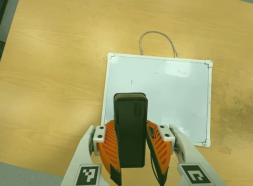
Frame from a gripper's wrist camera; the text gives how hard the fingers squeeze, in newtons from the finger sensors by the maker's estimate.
{"total": 5.9, "left": 4.6, "right": 7.2}